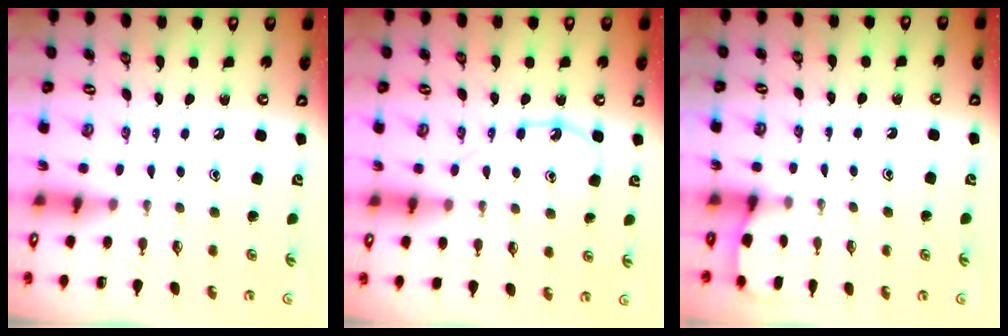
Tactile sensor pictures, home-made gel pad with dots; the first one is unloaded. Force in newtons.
{"total": 9.5, "press": 9.5, "slide": 1.1}
{"total": 1.3, "press": 1.3, "slide": 0.1}